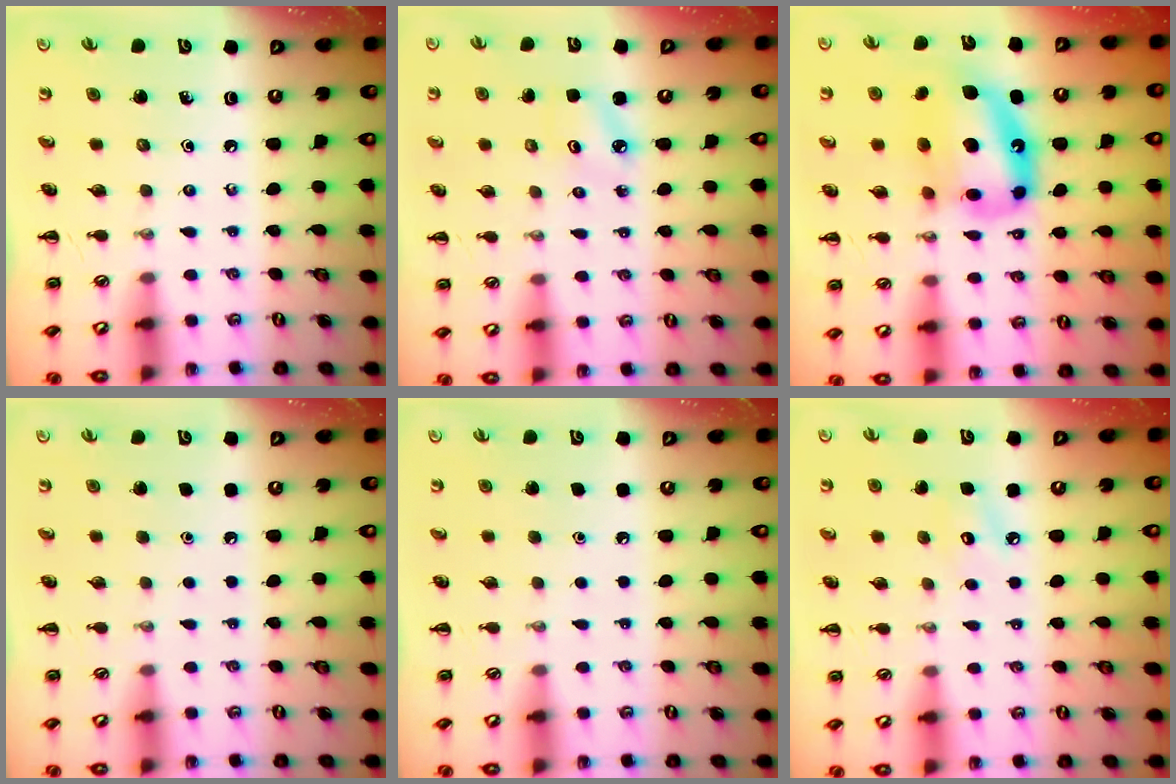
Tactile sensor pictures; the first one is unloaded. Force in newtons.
{"total": 2.6, "press": 2.5, "slide": 0.6}
{"total": 14.8, "press": 14.4, "slide": 3.7}
{"total": 1.8, "press": 1.7, "slide": 0.1}
{"total": 1.7, "press": 1.7, "slide": 0.1}
{"total": 5.1, "press": 5.0, "slide": 1.3}